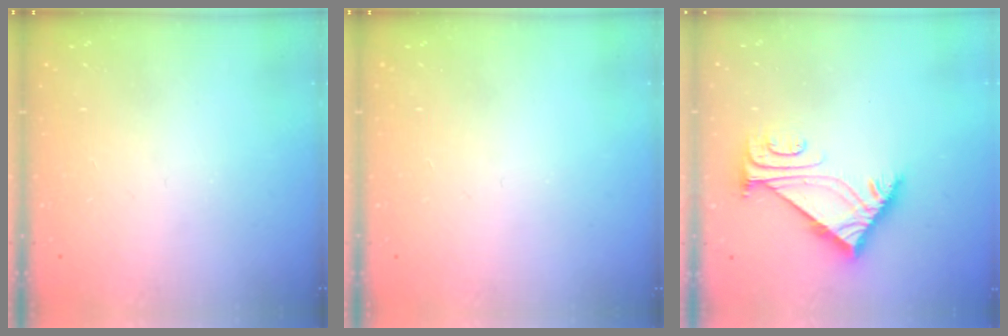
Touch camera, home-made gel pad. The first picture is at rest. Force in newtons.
{"total": 0.0}
{"total": 7.6, "press": 7.6, "slide": 0.7}